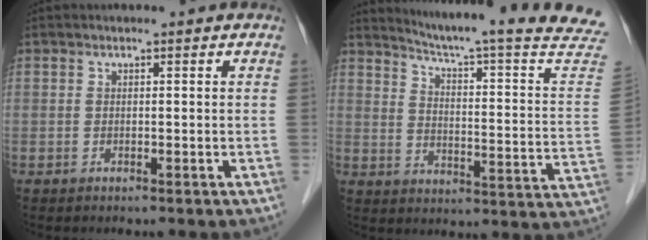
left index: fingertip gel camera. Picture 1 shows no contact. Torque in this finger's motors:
{"motor_torque": [0.09, -0.86, -0.04, 0.02]}